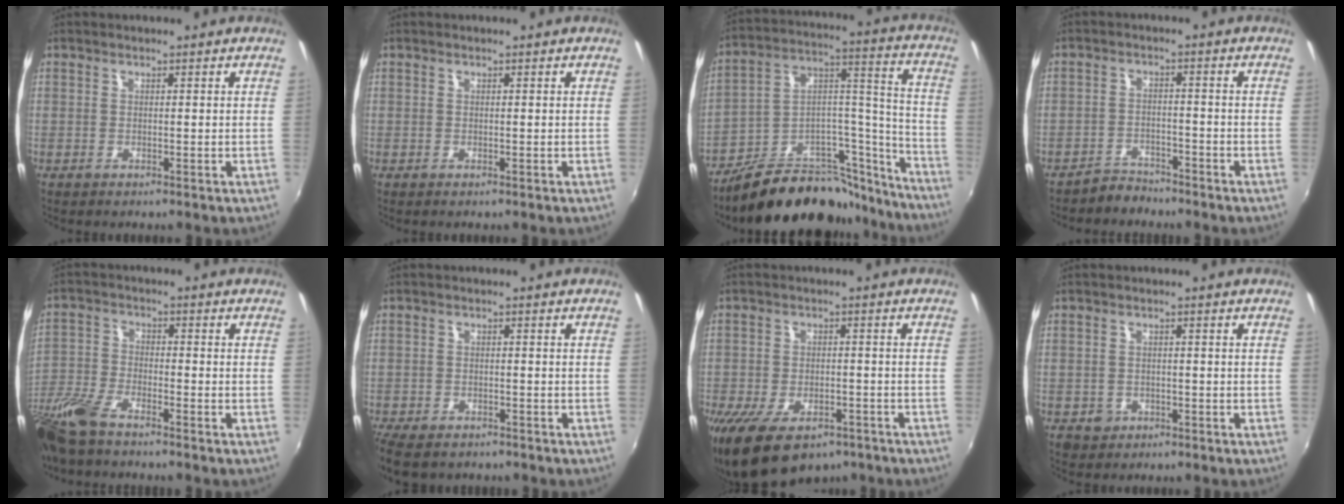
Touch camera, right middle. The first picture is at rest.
{"total": 0.0}
{"total": 24.7, "force": [-19.8, 10.2, 10.5], "torque": [-0.134, 0.077, -0.286]}
{"total": 3.8, "force": [-3.5, 1.4, 0.0], "torque": [-0.012, 0.010, -0.059]}
{"total": 11.7, "force": [-9.0, 3.3, 6.7], "torque": [-0.164, -0.021, -0.187]}
{"total": 8.3, "force": [-6.5, 3.4, 3.9], "torque": [-0.102, -0.032, -0.111]}
{"total": 14.8, "force": [-9.2, 7.8, 8.6], "torque": [-0.181, -0.031, -0.141]}
{"total": 2.9, "force": [-1.2, 2.5, 0.7], "torque": [-0.021, -0.001, -0.016]}